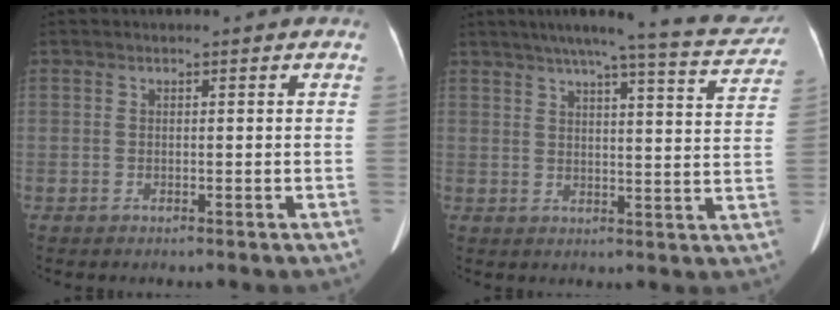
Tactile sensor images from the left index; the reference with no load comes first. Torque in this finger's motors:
{"motor_torque": [-0.16, -0.11, 0.00, -0.01]}